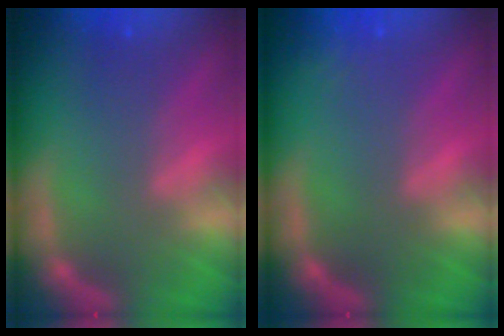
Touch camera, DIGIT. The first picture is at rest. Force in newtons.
{"total": 1.4}